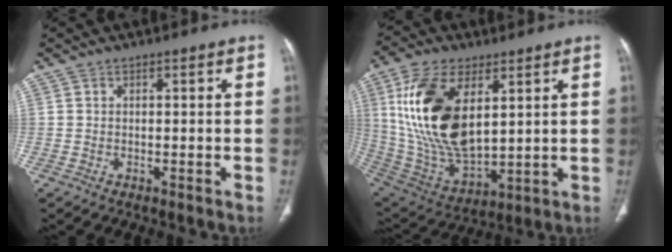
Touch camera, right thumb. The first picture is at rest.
{"total": 21.7, "force": [6.1, 11.2, 17.5], "torque": [-0.334, -0.030, 0.124]}